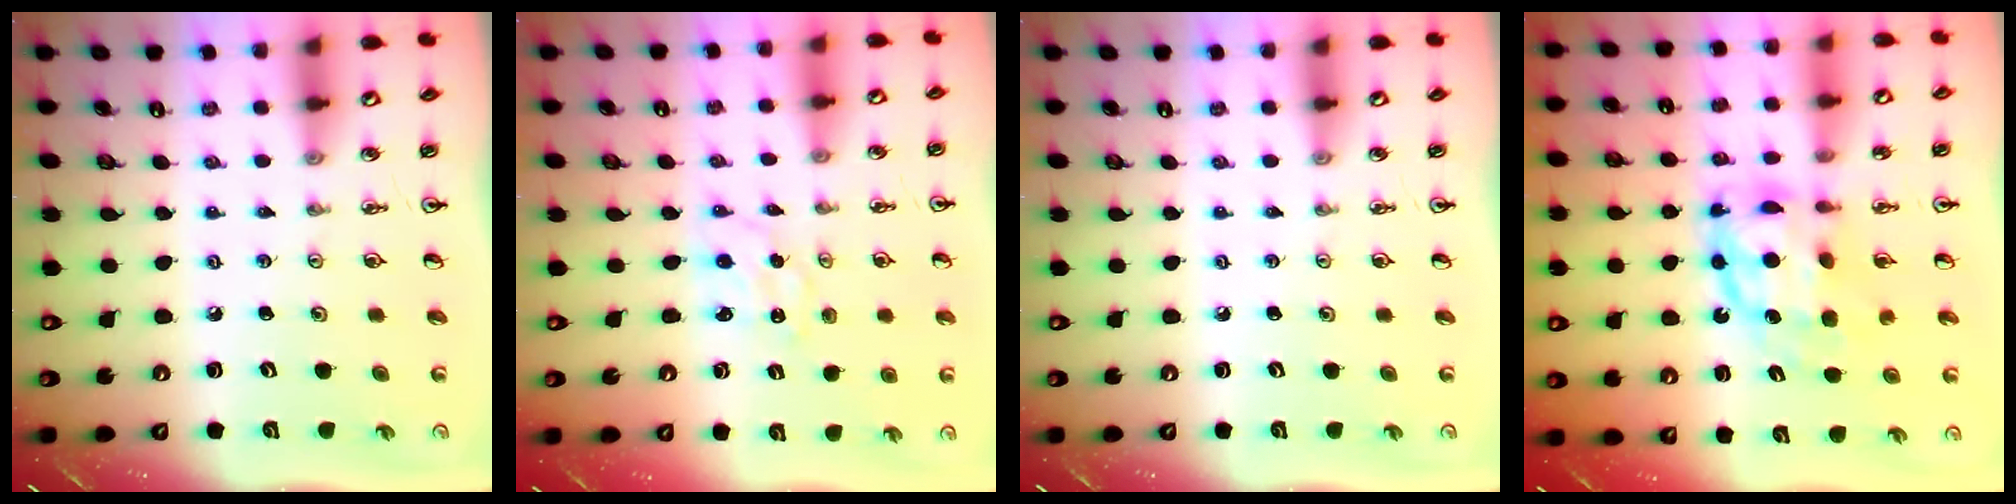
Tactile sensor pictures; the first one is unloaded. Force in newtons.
{"total": 0.7, "press": 0.6, "slide": 0.3}
{"total": 0.0}
{"total": 10.7, "press": 10.6, "slide": 0.9}